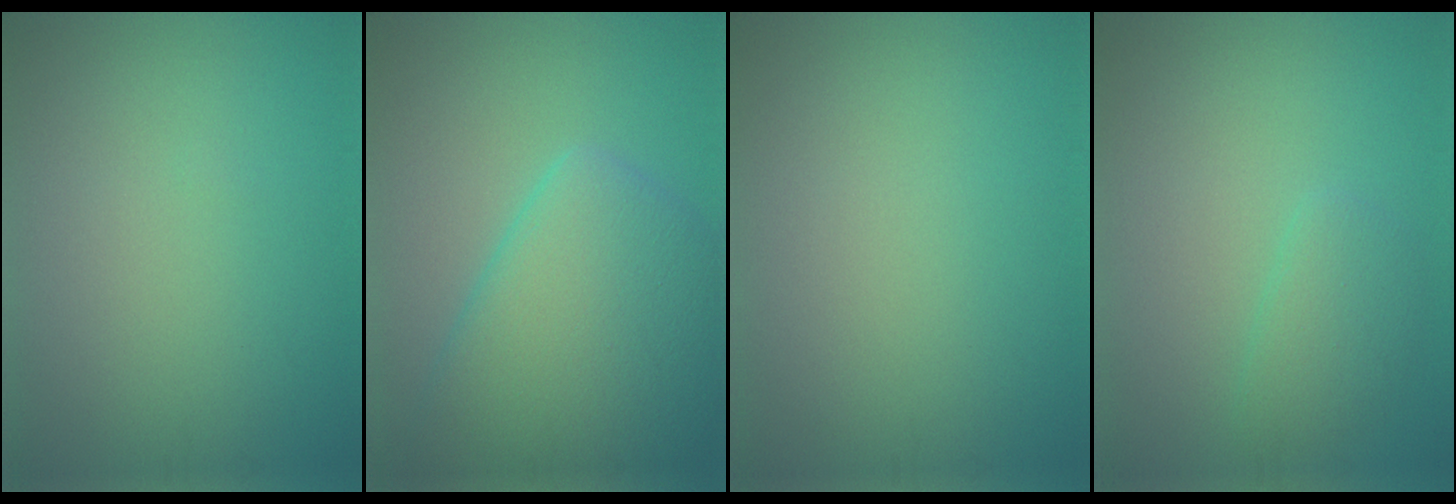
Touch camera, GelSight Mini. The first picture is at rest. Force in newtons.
{"total": 8.8, "press": 8.8, "slide": 0.3}
{"total": 0.0}
{"total": 2.2, "press": 2.1, "slide": 0.2}